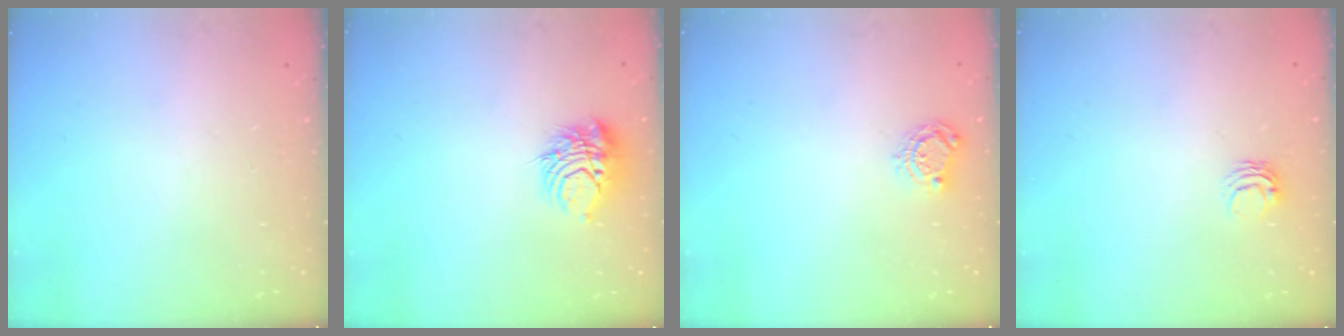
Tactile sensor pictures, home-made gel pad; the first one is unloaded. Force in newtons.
{"total": 9.1, "press": 9.1, "slide": 0.6}
{"total": 5.2, "press": 5.2, "slide": 0.3}
{"total": 4.9, "press": 4.9, "slide": 0.3}